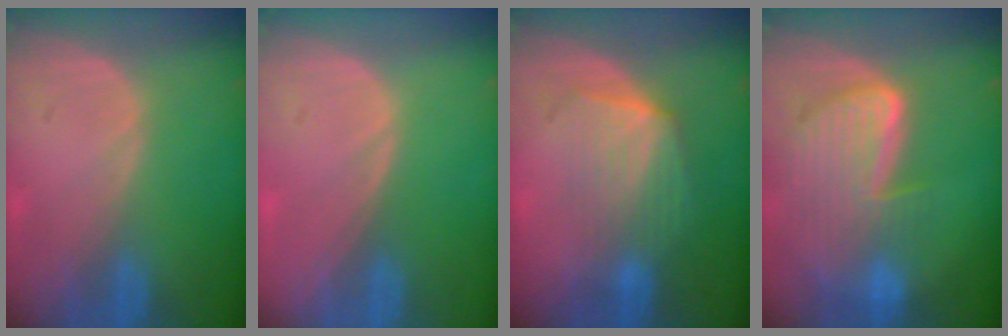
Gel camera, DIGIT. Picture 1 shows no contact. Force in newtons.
{"total": 0.0}
{"total": 7.1, "press": 6.5, "slide": 2.9}
{"total": 9.8, "press": 8.2, "slide": 5.3}